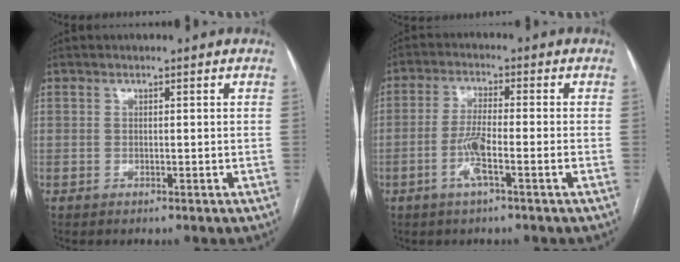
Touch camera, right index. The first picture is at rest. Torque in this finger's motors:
{"motor_torque": [0.28, 0.16, 0.07, 0.09]}